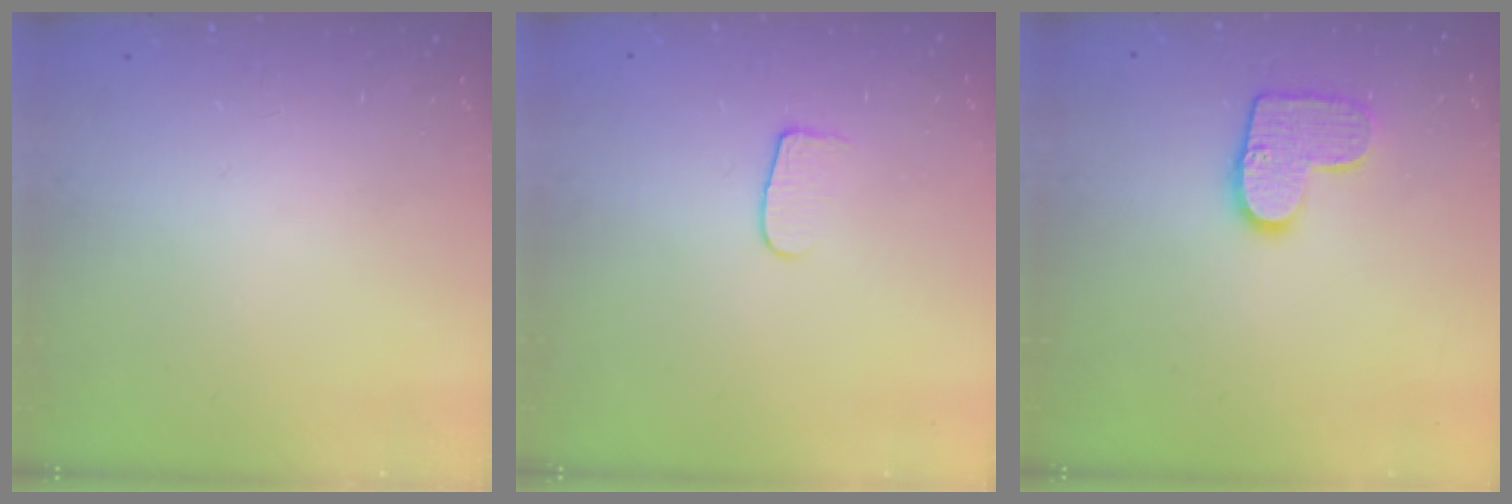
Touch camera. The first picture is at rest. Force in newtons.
{"total": 5.9, "press": 5.9, "slide": 0.6}
{"total": 10.7, "press": 10.7, "slide": 0.6}